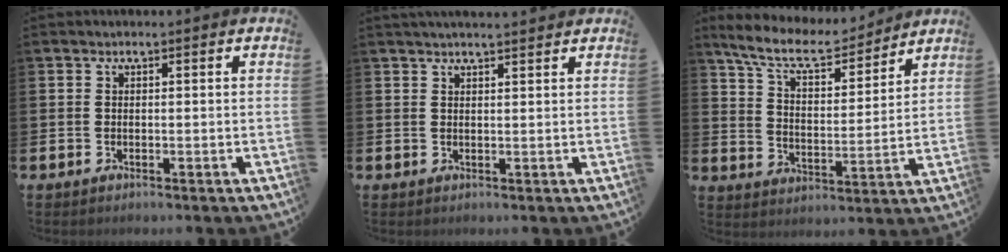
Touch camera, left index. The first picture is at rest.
{"total": 2.1, "force": [2.0, 0.0, 0.5], "torque": [-0.012, -0.006, 0.035]}
{"total": 9.2, "force": [8.3, 2.0, 3.4], "torque": [-0.100, -0.051, 0.144]}